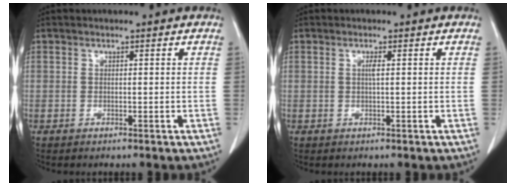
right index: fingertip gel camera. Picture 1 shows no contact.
{"total": 1.0, "force": [0.2, 0.0, 1.0], "torque": [-0.019, 0.001, 0.002]}